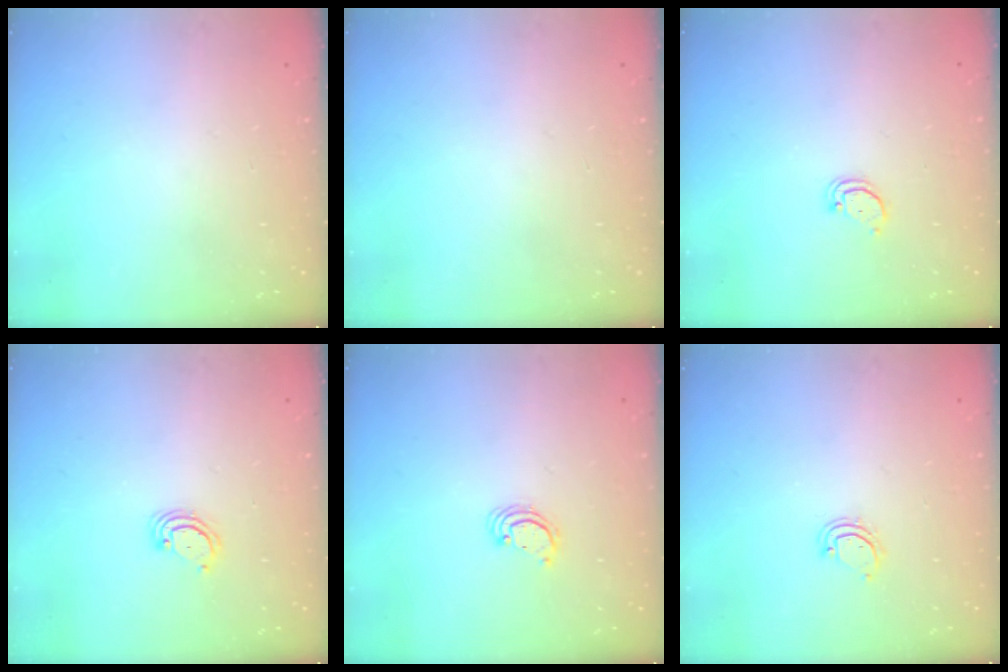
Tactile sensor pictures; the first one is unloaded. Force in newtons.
{"total": 0.0}
{"total": 2.1, "press": 2.1, "slide": 0.2}
{"total": 2.9, "press": 2.9, "slide": 0.3}
{"total": 2.2, "press": 2.2, "slide": 0.2}
{"total": 3.6, "press": 3.6, "slide": 0.2}